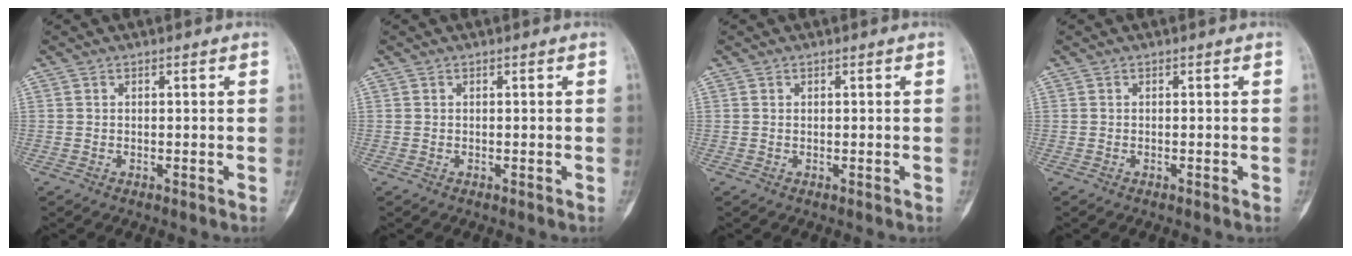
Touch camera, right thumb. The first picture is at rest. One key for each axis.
{"total": 0.0}
{"total": 0.0}
{"total": 0.0}